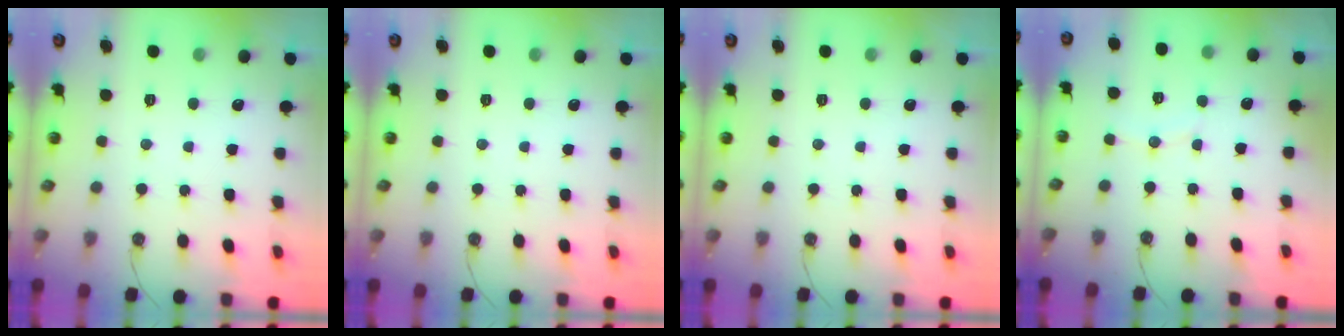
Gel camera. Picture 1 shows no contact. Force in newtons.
{"total": 0.0}
{"total": 0.0}
{"total": 4.9, "press": 4.8, "slide": 0.9}